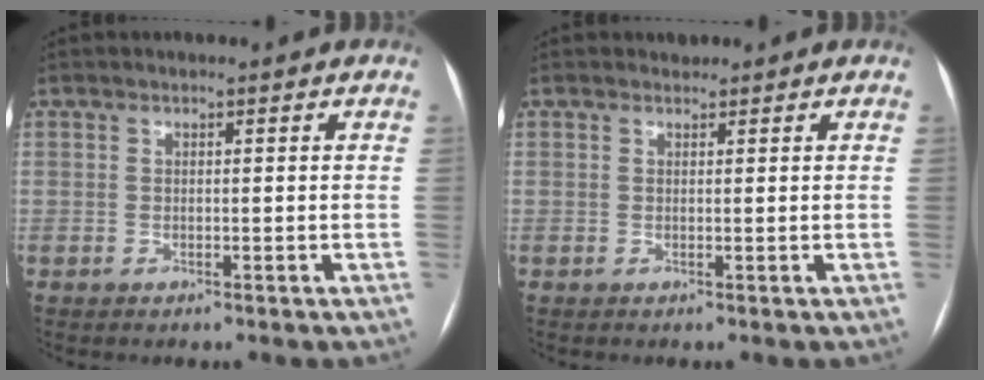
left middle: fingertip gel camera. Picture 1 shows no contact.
{"total": 0.7, "force": [0.6, 0.3, -0.1], "torque": [-0.003, 0.002, 0.008]}